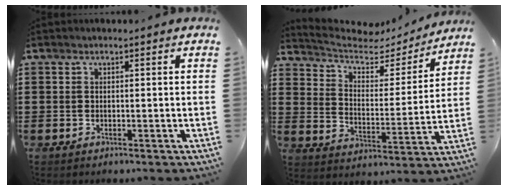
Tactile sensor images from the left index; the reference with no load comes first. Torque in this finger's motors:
{"motor_torque": [0.76, -1.38, 0.17, 0.04]}